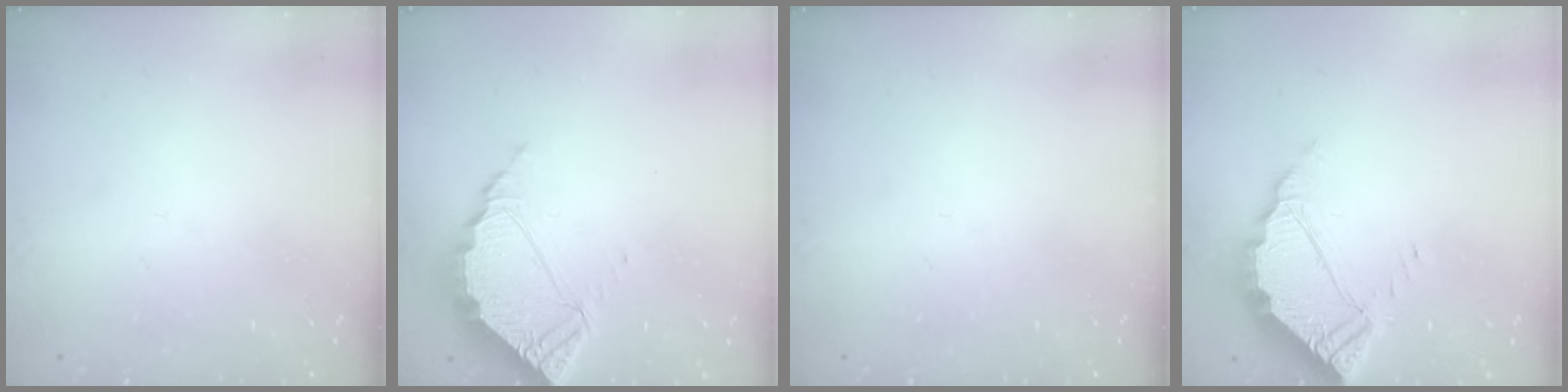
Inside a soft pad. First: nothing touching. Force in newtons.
{"total": 7.4, "press": 7.4, "slide": 0.2}
{"total": 0.0}
{"total": 7.2, "press": 7.1, "slide": 0.4}